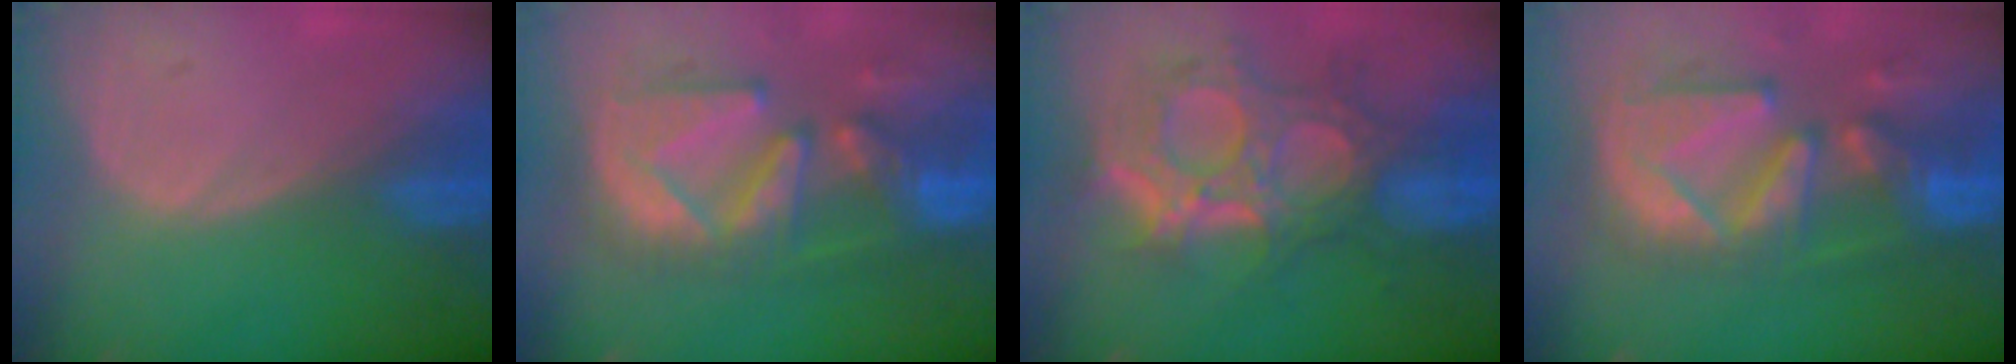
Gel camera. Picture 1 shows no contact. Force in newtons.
{"total": 12.0, "press": 11.0, "slide": 4.8}
{"total": 12.2, "press": 10.7, "slide": 5.8}
{"total": 13.0, "press": 11.3, "slide": 6.5}